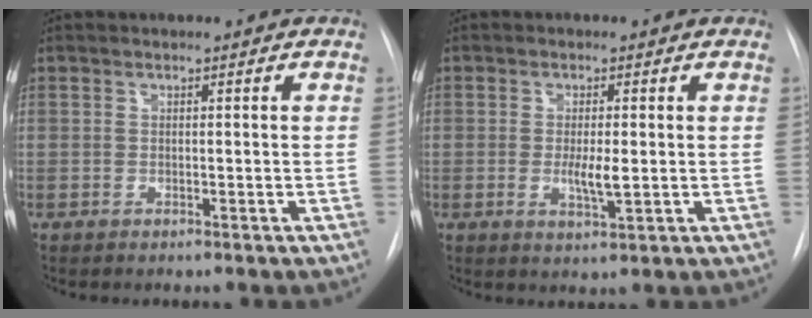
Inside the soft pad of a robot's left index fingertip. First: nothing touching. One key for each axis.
{"total": 3.6, "fx": -1.3, "fy": 0.6, "fz": 3.3, "tx": -0.059, "ty": -0.012, "tz": -0.017}